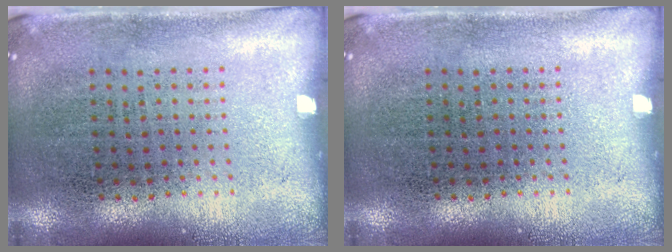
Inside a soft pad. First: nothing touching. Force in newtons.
{"total": 0.0}